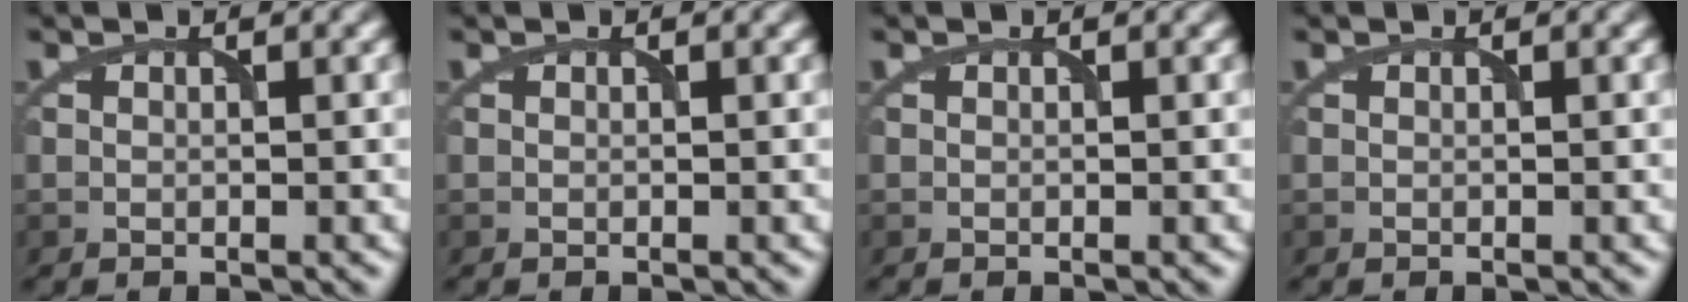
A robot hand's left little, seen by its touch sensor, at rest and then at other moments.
{"total": 0.0}
{"total": 0.0}
{"total": 0.0}